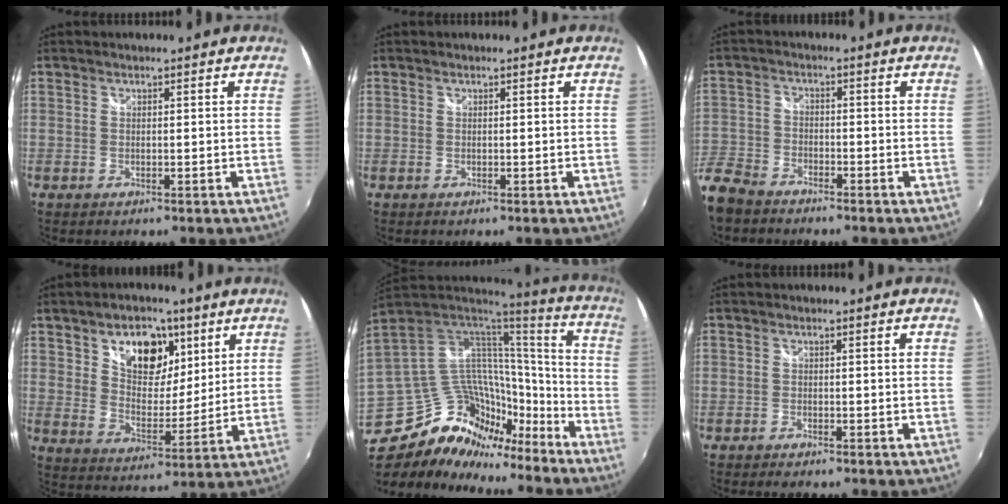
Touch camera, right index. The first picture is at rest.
{"total": 0.0}
{"total": 9.7, "force": [-6.9, 5.9, 3.4], "torque": [-0.096, 0.000, -0.144]}
{"total": 13.2, "force": [6.4, 8.2, 8.2], "torque": [-0.137, 0.013, 0.110]}
{"total": 24.8, "force": [-17.9, 12.7, 11.6], "torque": [-0.222, 0.021, -0.279]}
{"total": 1.8, "force": [-1.6, 0.7, 0.7], "torque": [-0.019, -0.007, -0.028]}